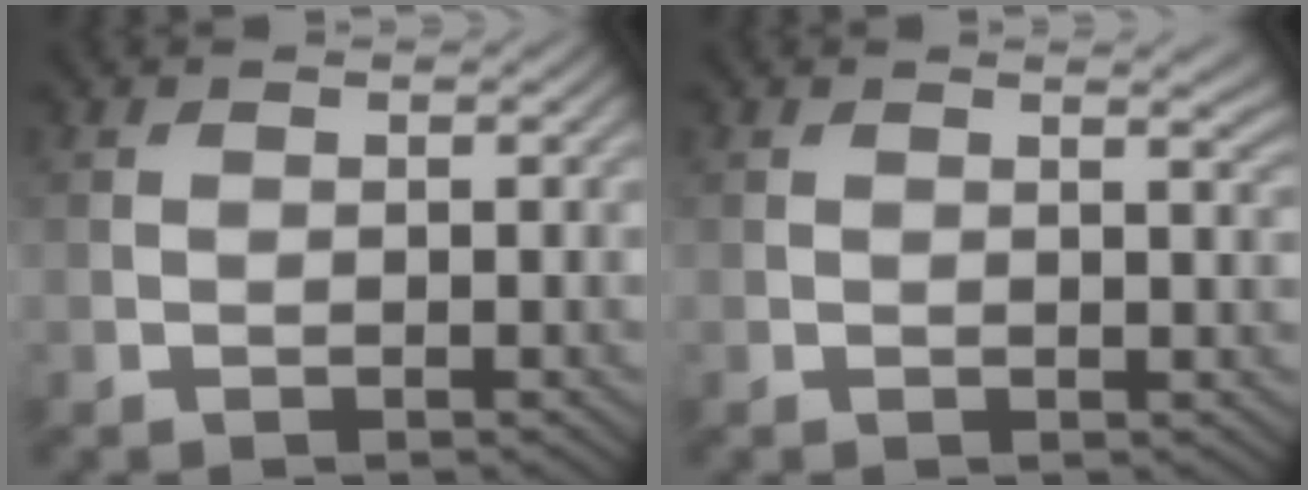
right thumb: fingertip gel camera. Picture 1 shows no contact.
{"total": 1.7, "force": [1.0, 0.3, 1.3], "torque": [-0.015, -0.001, 0.014]}